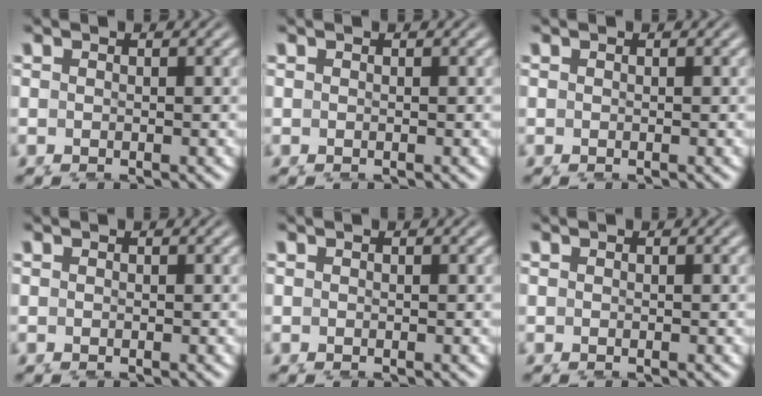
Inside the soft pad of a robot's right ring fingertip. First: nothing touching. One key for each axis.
{"total": 0.0}
{"total": 0.0}
{"total": 0.0}
{"total": 0.0}
{"total": 0.0}